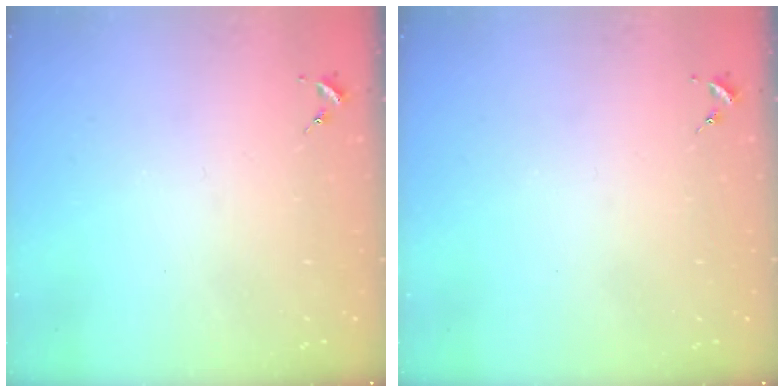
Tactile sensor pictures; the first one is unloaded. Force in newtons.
{"total": 0.0}